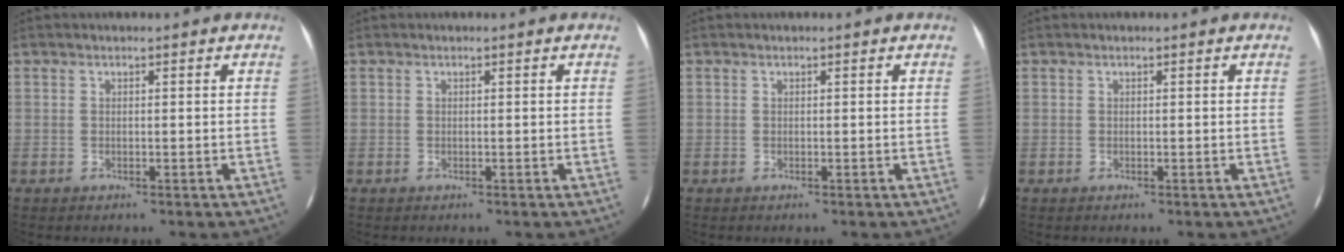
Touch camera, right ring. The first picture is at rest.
{"total": 0.0}
{"total": 0.0}
{"total": 0.0}